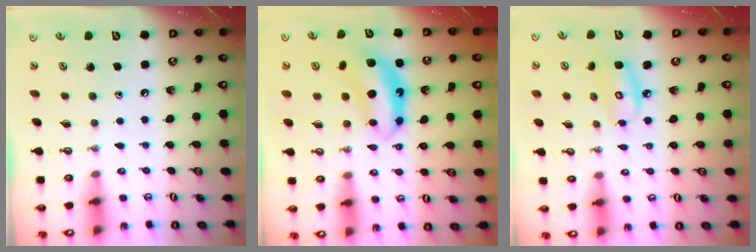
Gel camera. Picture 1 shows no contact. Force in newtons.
{"total": 7.8, "press": 7.8, "slide": 0.2}
{"total": 6.1, "press": 6.1, "slide": 0.4}